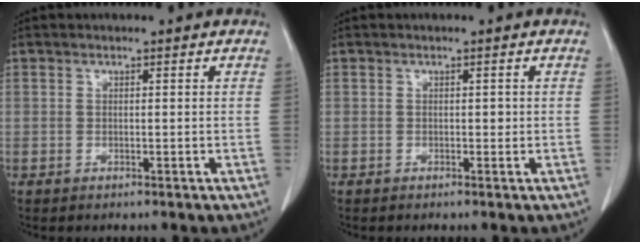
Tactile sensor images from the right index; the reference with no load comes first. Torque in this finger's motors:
{"motor_torque": [0.01, 0.05, 0.02, 0.01]}